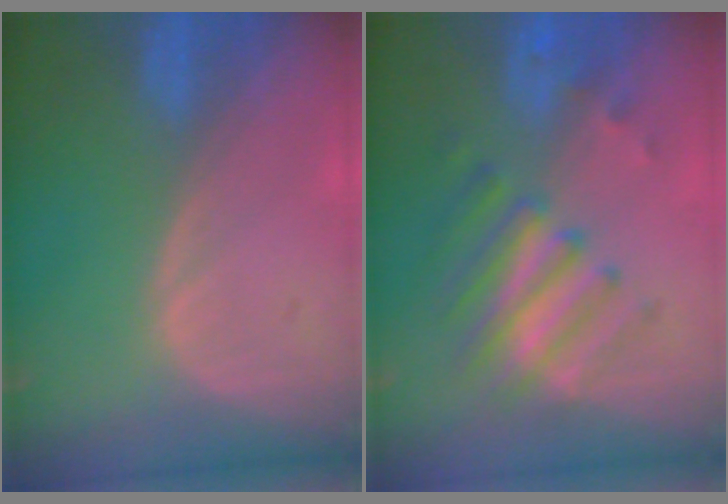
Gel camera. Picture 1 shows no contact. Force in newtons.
{"total": 7.8, "press": 7.0, "slide": 3.5}